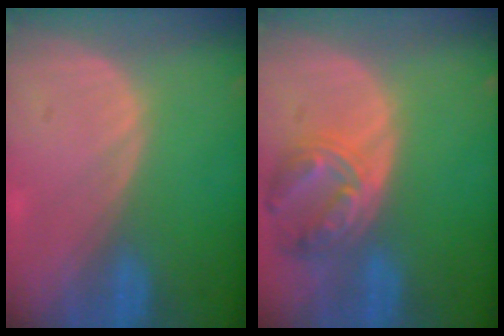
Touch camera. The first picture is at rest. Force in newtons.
{"total": 7.9, "press": 6.9, "slide": 3.9}